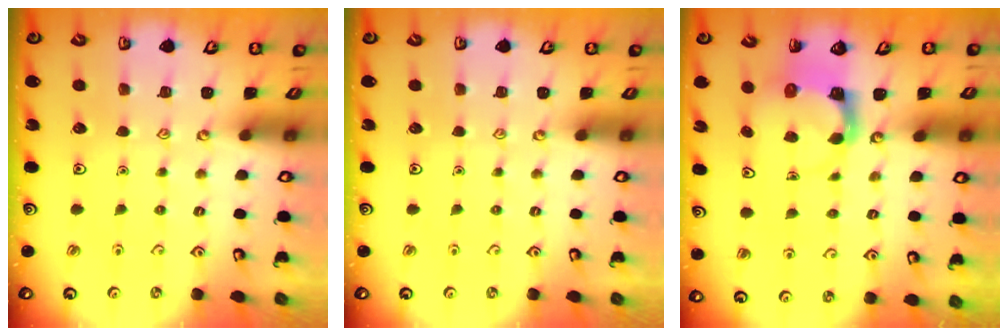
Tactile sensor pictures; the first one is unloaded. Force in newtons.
{"total": 0.0}
{"total": 4.0, "press": 4.0, "slide": 0.4}